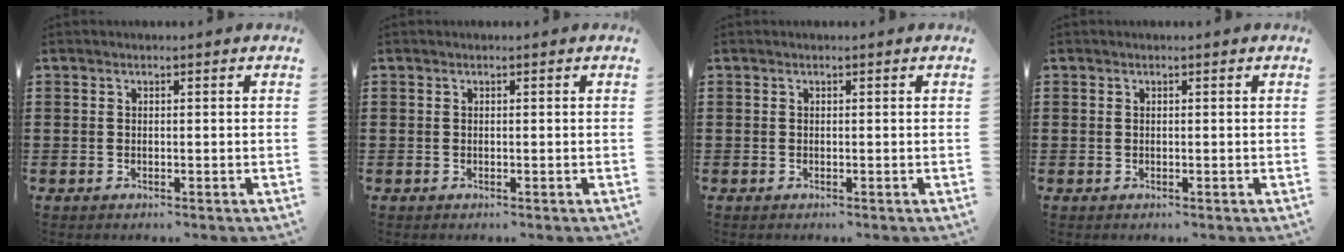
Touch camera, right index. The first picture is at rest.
{"total": 0.0}
{"total": 0.0}
{"total": 0.0}